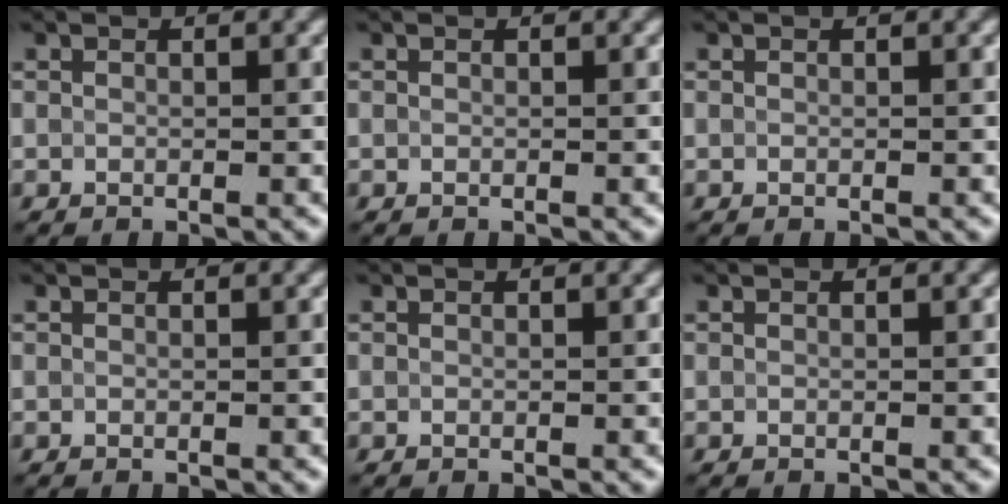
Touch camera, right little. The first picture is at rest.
{"total": 0.0}
{"total": 0.0}
{"total": 0.0}
{"total": 0.0}
{"total": 0.0}